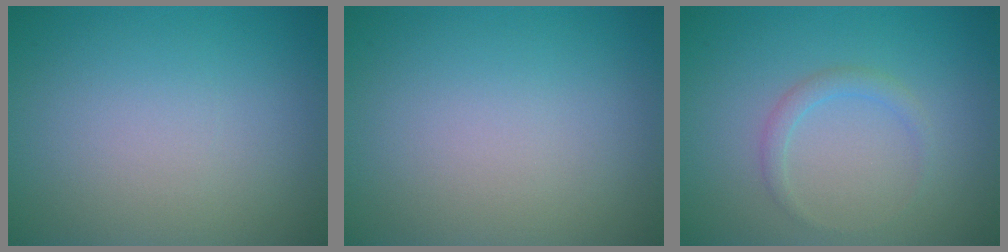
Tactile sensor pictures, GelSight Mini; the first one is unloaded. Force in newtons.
{"total": 0.0}
{"total": 1.3, "press": 1.3, "slide": 0.0}